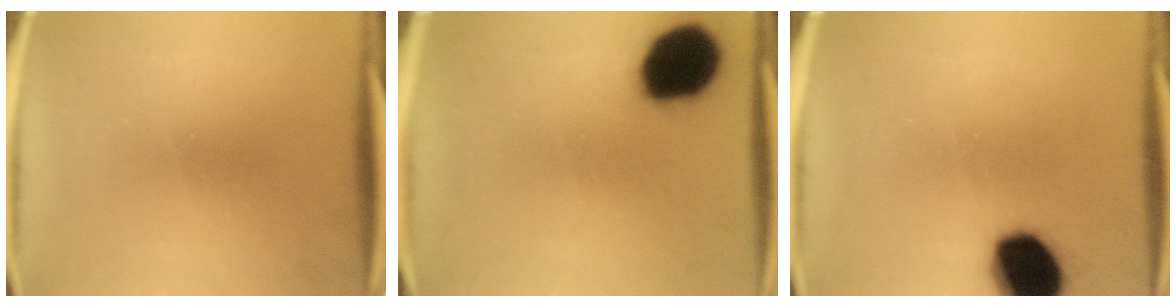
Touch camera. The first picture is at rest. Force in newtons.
{"total": 18.9}
{"total": 16.5}